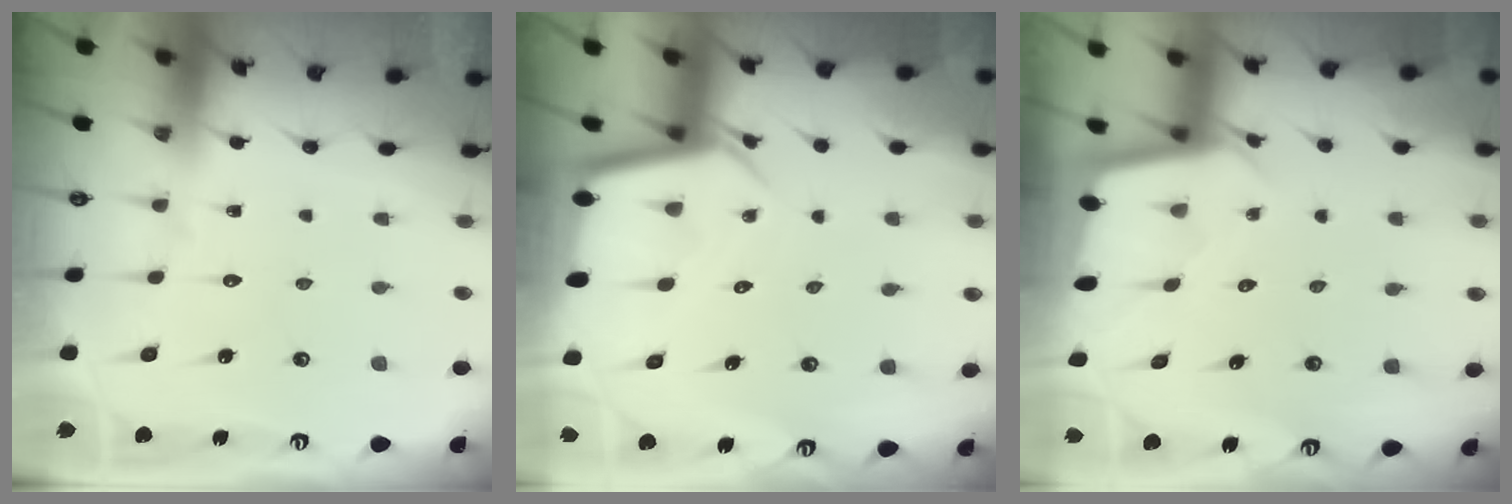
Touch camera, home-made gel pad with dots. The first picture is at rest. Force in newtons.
{"total": 4.2, "press": 4.2, "slide": 0.5}
{"total": 1.9, "press": 1.9, "slide": 0.1}